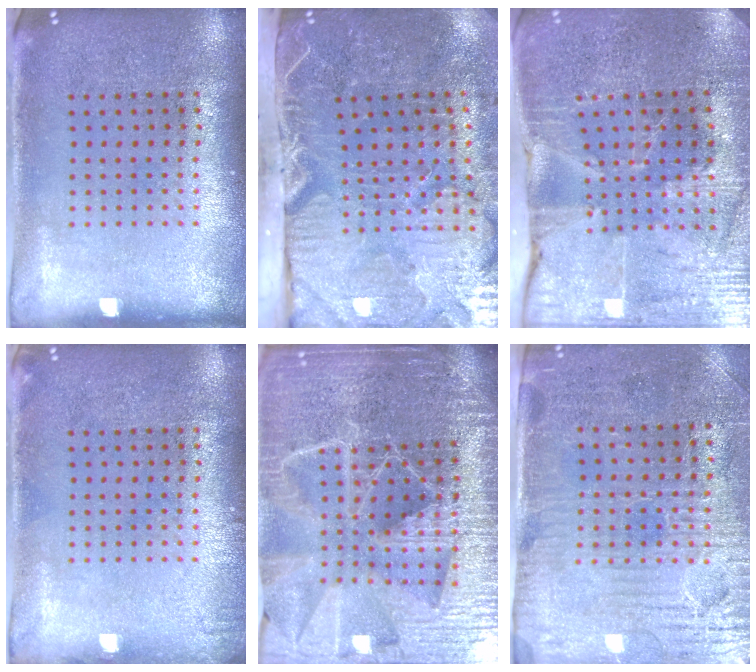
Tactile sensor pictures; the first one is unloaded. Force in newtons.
{"total": 5.4, "press": 4.4, "slide": 3.0}
{"total": 3.4, "press": 3.3, "slide": 0.4}
{"total": 0.7, "press": 0.7, "slide": 0.1}
{"total": 6.3, "press": 5.4, "slide": 3.1}
{"total": 3.6, "press": 3.2, "slide": 1.5}